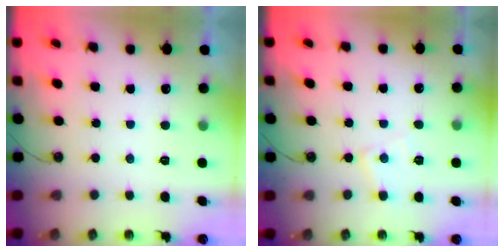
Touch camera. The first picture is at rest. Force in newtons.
{"total": 6.8, "press": 6.7, "slide": 0.7}